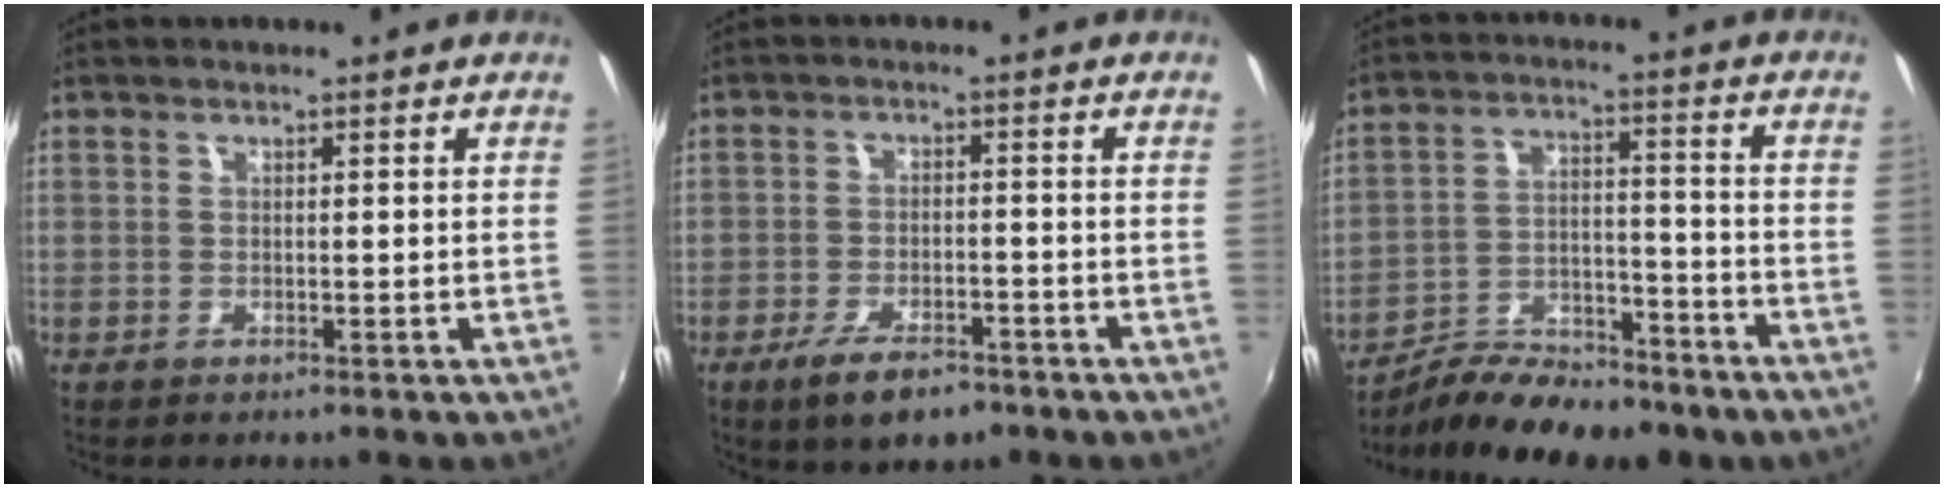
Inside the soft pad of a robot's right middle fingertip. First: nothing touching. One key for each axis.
{"total": 8.2, "fx": -5.6, "fy": 3.2, "fz": 5.1, "tx": -0.116, "ty": -0.016, "tz": -0.093}
{"total": 17.2, "fx": -13.9, "fy": 5.9, "fz": 8.3, "tx": -0.157, "ty": -0.008, "tz": -0.213}